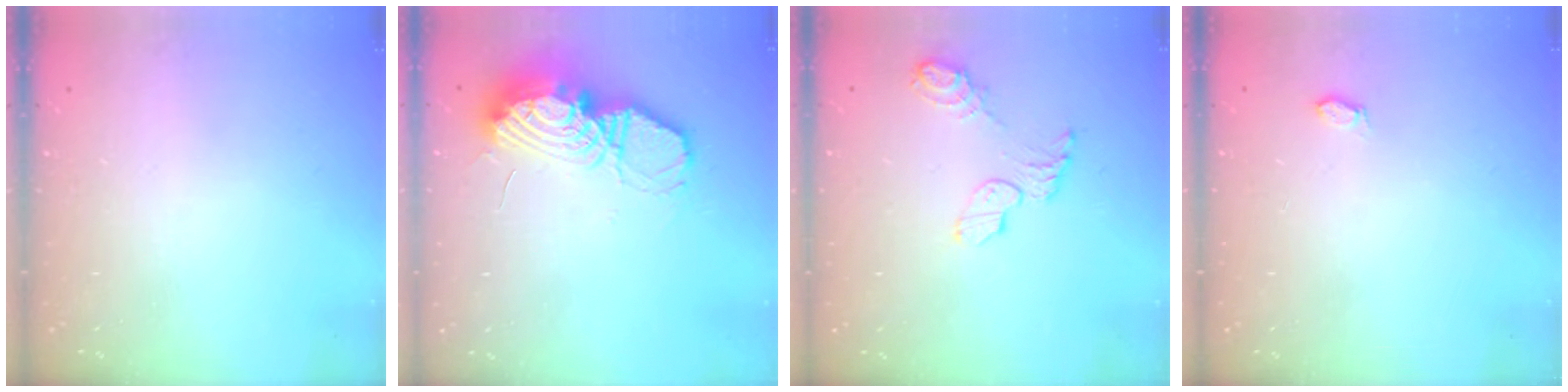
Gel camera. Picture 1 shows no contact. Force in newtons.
{"total": 17.5, "press": 17.4, "slide": 1.7}
{"total": 7.7, "press": 7.7, "slide": 0.5}
{"total": 2.9, "press": 2.7, "slide": 1.1}